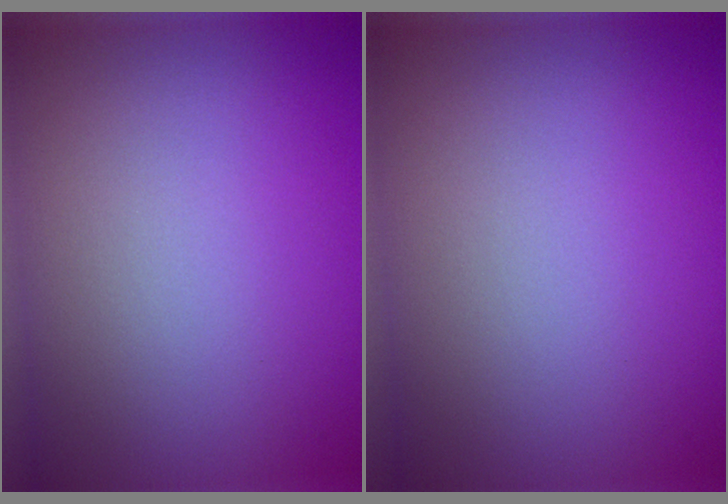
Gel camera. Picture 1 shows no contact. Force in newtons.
{"total": 0.0}